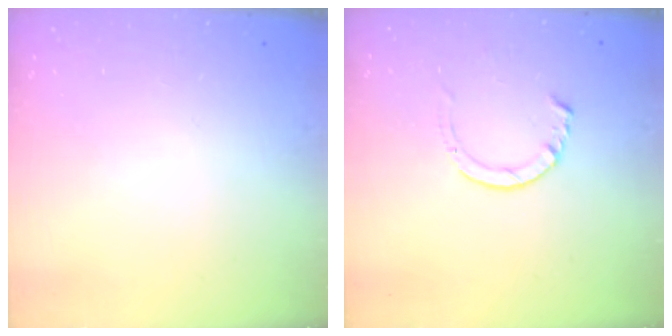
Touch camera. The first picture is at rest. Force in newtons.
{"total": 3.5, "press": 3.5, "slide": 0.4}